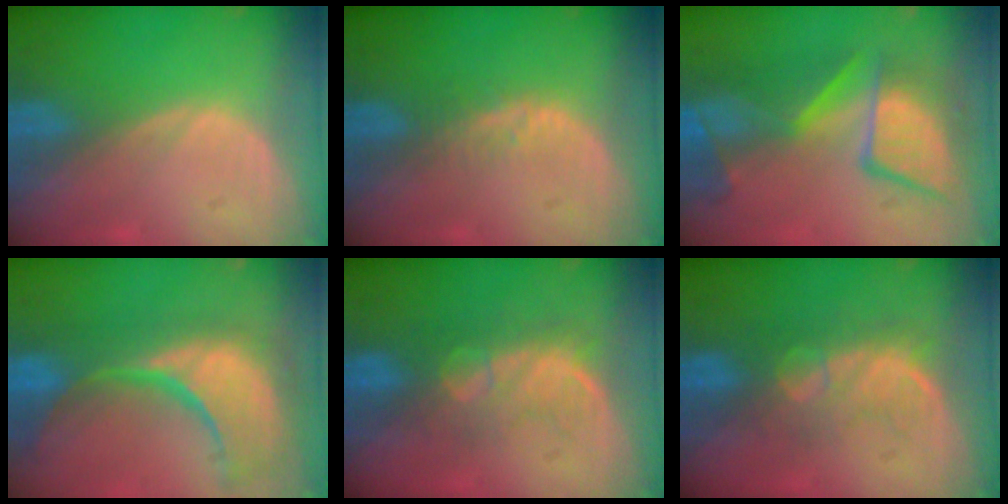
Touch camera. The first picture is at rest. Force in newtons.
{"total": 2.1, "press": 2.1, "slide": 0.2}
{"total": 11.0, "press": 10.3, "slide": 3.8}
{"total": 15.3, "press": 12.2, "slide": 9.3}
{"total": 7.6, "press": 7.3, "slide": 2.1}
{"total": 7.6, "press": 7.3, "slide": 2.1}